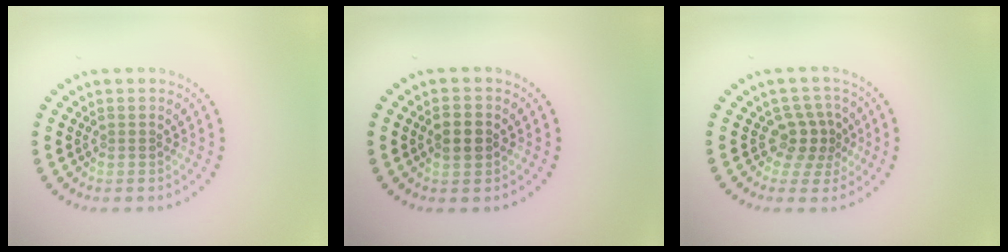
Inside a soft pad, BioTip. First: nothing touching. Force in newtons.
{"total": 2.5, "press": 2.5, "slide": 0.2}
{"total": 2.9, "press": 2.1, "slide": 1.9}